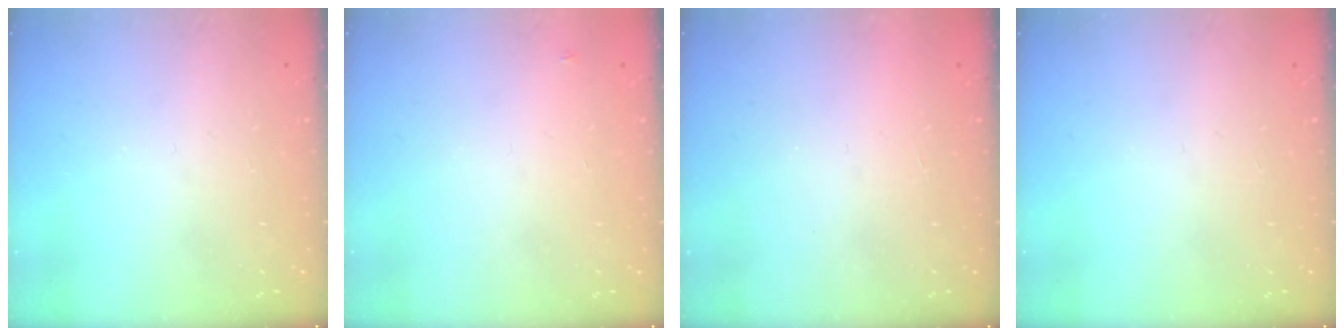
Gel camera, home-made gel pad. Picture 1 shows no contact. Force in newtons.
{"total": 2.6, "press": 2.6, "slide": 0.2}
{"total": 1.6, "press": 1.6, "slide": 0.1}
{"total": 0.0}